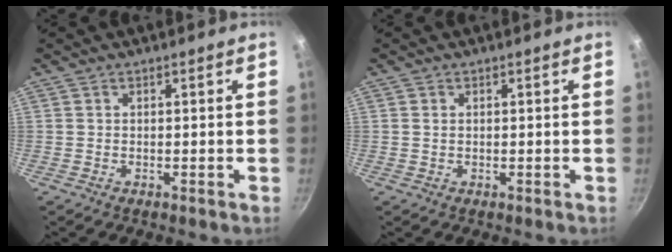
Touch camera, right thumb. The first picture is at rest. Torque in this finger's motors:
{"motor_torque": [-0.26, 0.26, -0.12, 0.12, -0.03]}